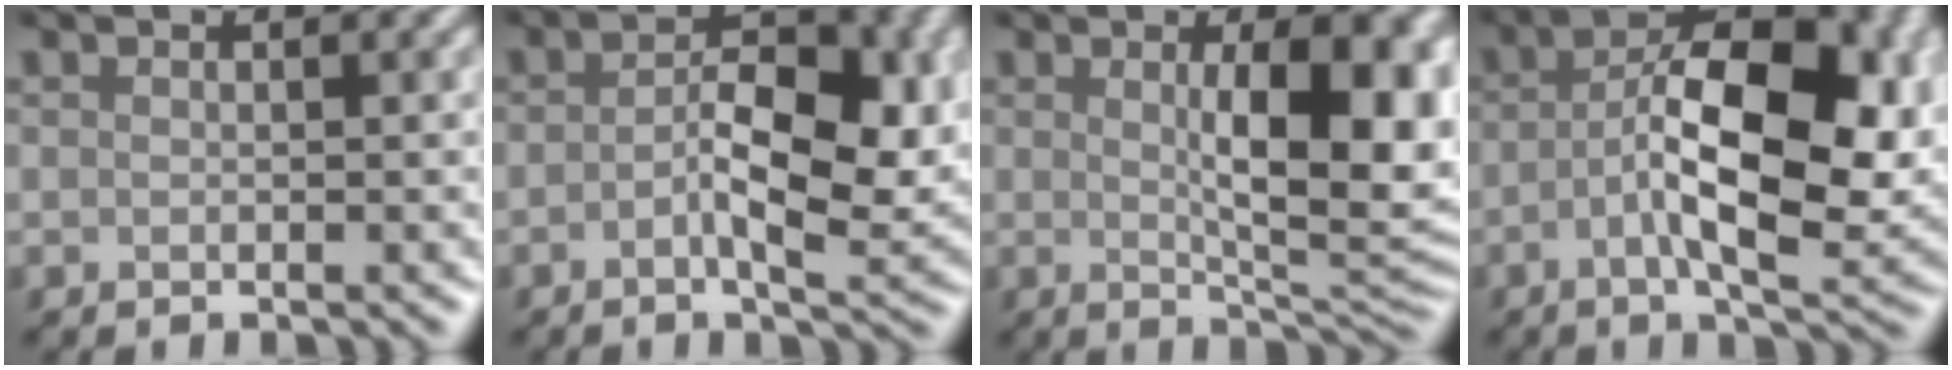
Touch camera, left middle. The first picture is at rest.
{"total": 6.7, "force": [-0.5, 3.0, 6.0], "torque": [-0.088, -0.004, -0.012]}
{"total": 9.5, "force": [1.2, 2.9, 8.9], "torque": [-0.121, -0.006, 0.026]}
{"total": 12.3, "force": [-0.6, 5.3, 11.1], "torque": [-0.167, 0.006, -0.015]}